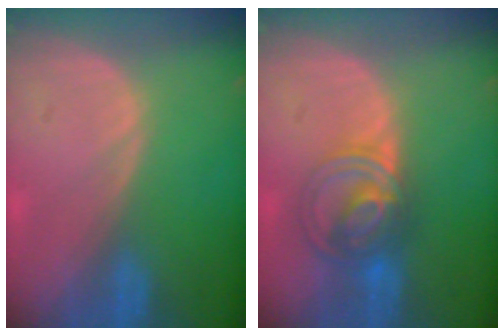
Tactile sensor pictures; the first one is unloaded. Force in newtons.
{"total": 6.9, "press": 6.5, "slide": 2.2}